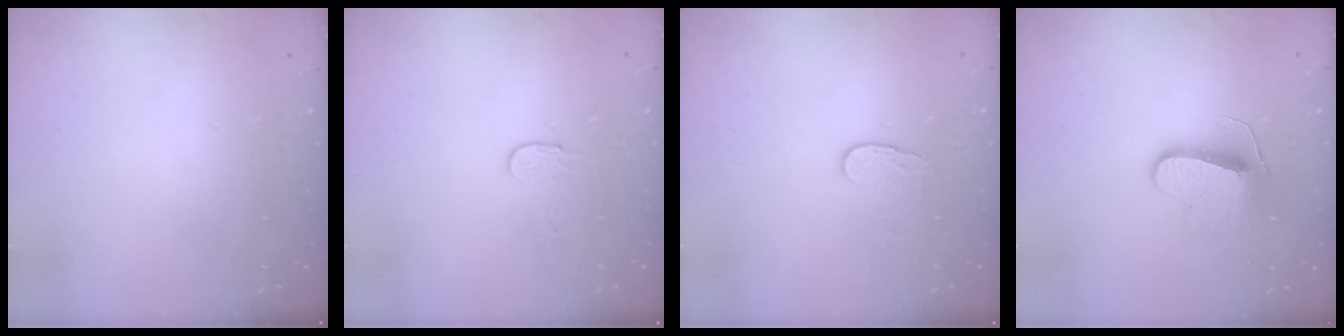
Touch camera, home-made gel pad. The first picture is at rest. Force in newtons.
{"total": 2.7, "press": 2.7, "slide": 0.2}
{"total": 5.8, "press": 5.7, "slide": 0.5}
{"total": 9.6, "press": 9.5, "slide": 0.6}